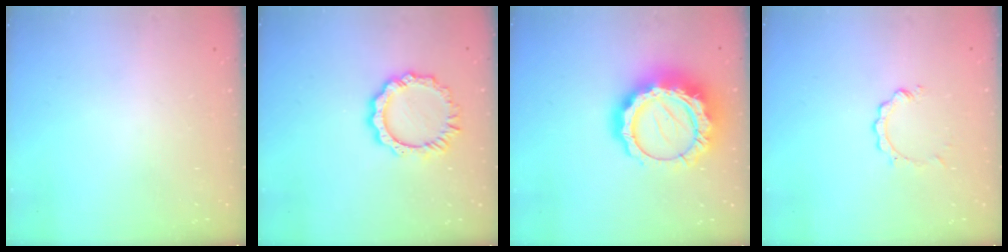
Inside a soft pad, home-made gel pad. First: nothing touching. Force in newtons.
{"total": 9.4, "press": 9.3, "slide": 0.9}
{"total": 22.5, "press": 22.4, "slide": 1.9}
{"total": 2.1, "press": 2.1, "slide": 0.2}